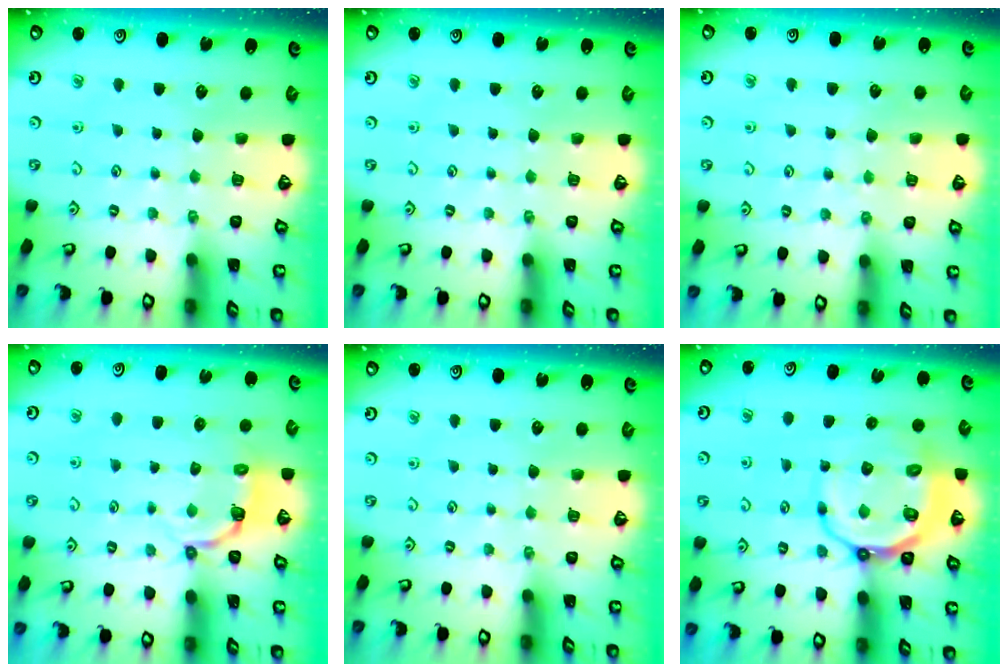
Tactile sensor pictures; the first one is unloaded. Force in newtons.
{"total": 0.0}
{"total": 2.6, "press": 2.6, "slide": 0.3}
{"total": 3.7, "press": 2.0, "slide": 3.1}
{"total": 0.0}
{"total": 12.7, "press": 12.4, "slide": 3.0}